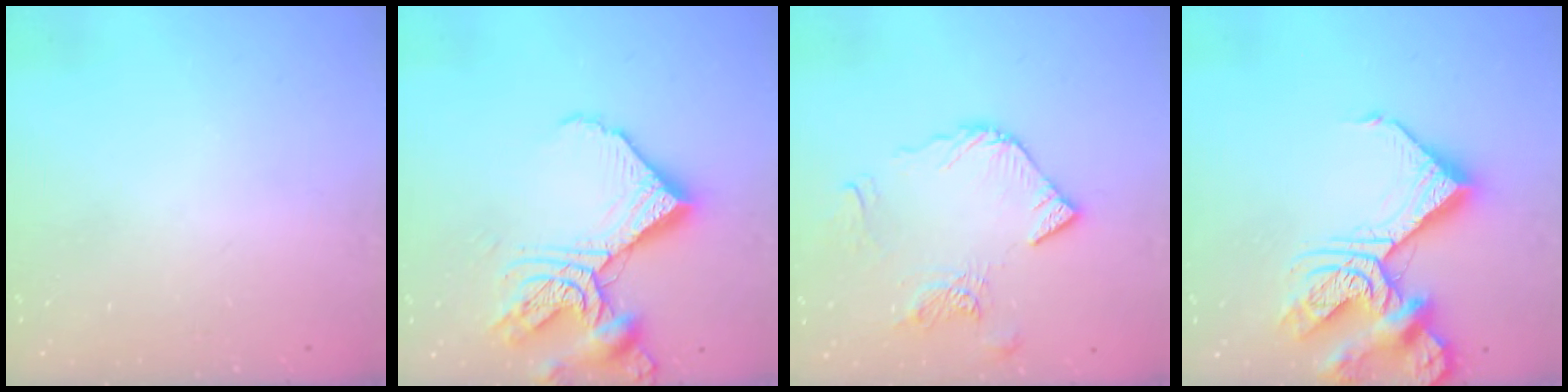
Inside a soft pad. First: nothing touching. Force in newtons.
{"total": 17.2, "press": 17.2, "slide": 1.5}
{"total": 12.3, "press": 12.2, "slide": 1.5}
{"total": 16.5, "press": 16.4, "slide": 2.1}